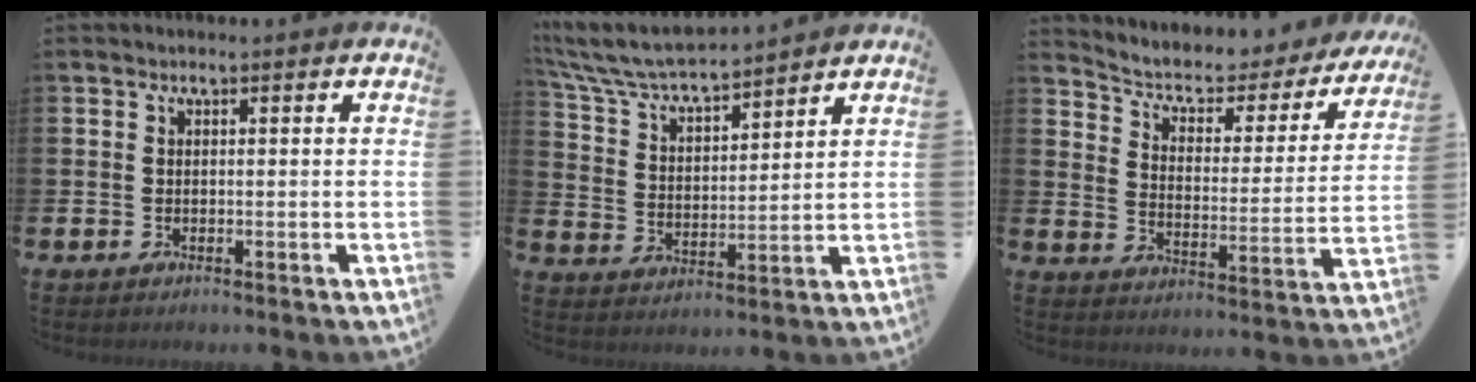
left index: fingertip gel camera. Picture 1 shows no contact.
{"total": 6.9, "force": [6.5, 0.8, 2.0], "torque": [-0.073, -0.047, 0.113]}
{"total": 4.8, "force": [4.2, 1.8, 1.6], "torque": [-0.062, -0.034, 0.063]}